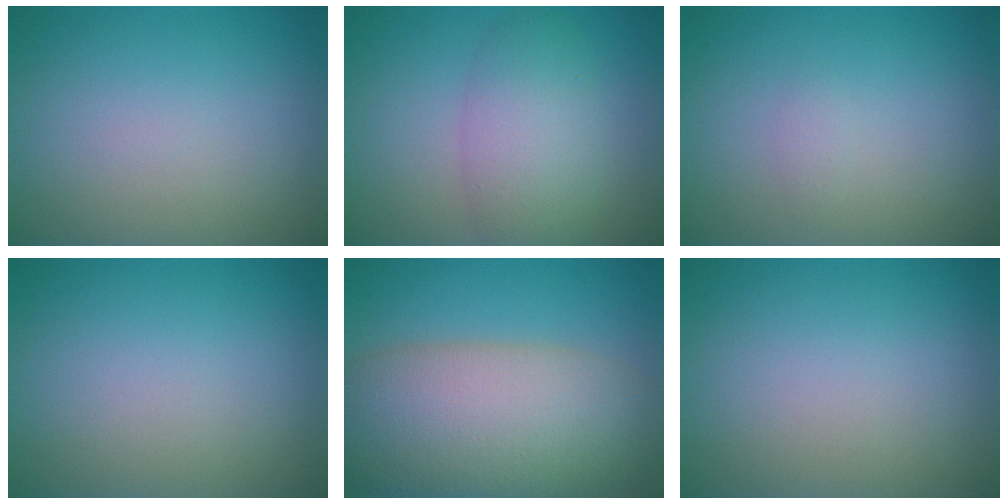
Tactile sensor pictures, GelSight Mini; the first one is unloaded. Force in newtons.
{"total": 5.0, "press": 5.0, "slide": 0.3}
{"total": 0.7, "press": 0.7, "slide": 0.0}
{"total": 0.0}
{"total": 11.8, "press": 11.7, "slide": 0.7}
{"total": 0.0}